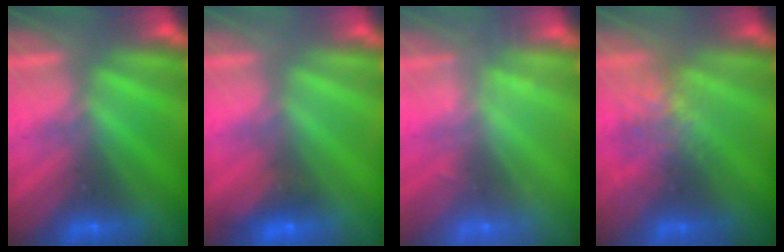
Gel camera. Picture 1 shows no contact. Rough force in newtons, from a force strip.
{"total": 2.4}
{"total": 2.3}
{"total": 2.9}